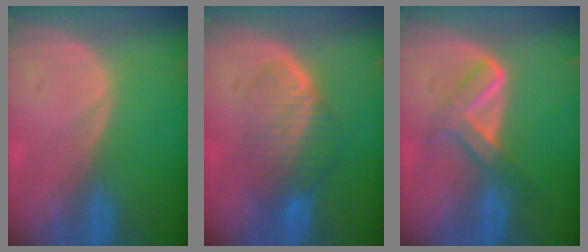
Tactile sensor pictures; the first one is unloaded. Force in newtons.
{"total": 6.9, "press": 6.5, "slide": 2.3}
{"total": 5.3, "press": 5.2, "slide": 1.1}